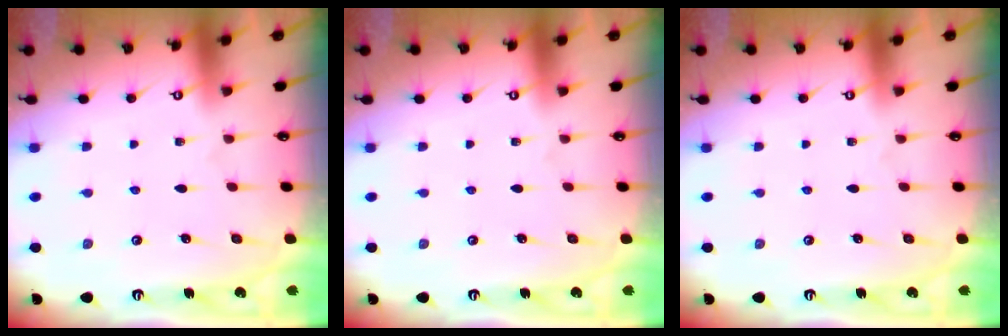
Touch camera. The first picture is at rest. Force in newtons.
{"total": 0.0}
{"total": 0.0}